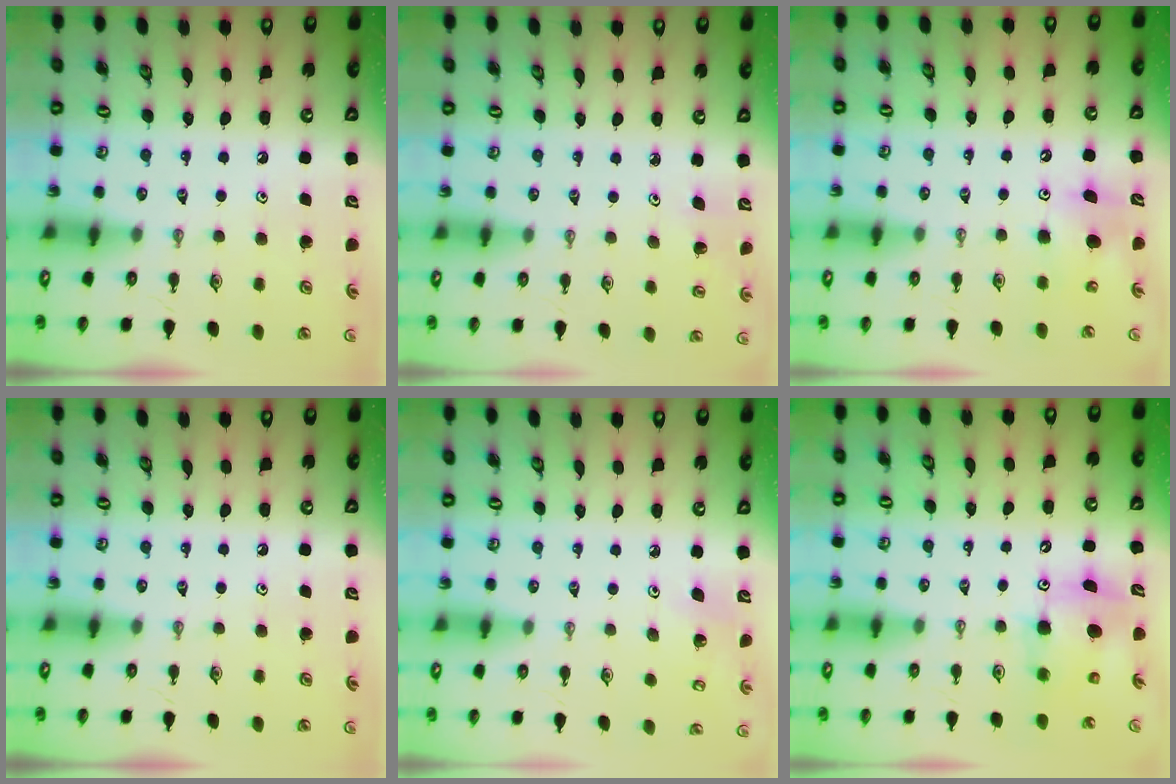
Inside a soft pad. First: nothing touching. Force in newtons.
{"total": 2.9, "press": 2.6, "slide": 1.3}
{"total": 7.5, "press": 7.5, "slide": 0.5}
{"total": 0.0}
{"total": 4.1, "press": 3.7, "slide": 1.8}
{"total": 8.0, "press": 8.0, "slide": 0.7}